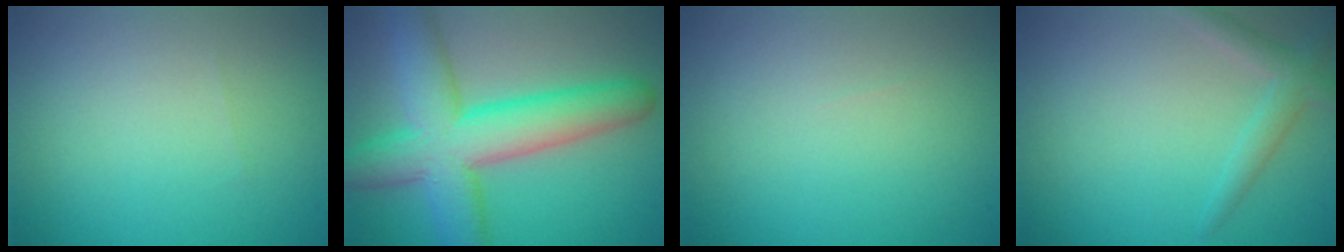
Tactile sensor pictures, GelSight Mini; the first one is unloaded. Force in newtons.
{"total": 9.5, "press": 9.5, "slide": 0.3}
{"total": 0.0}
{"total": 2.0, "press": 2.0, "slide": 0.1}